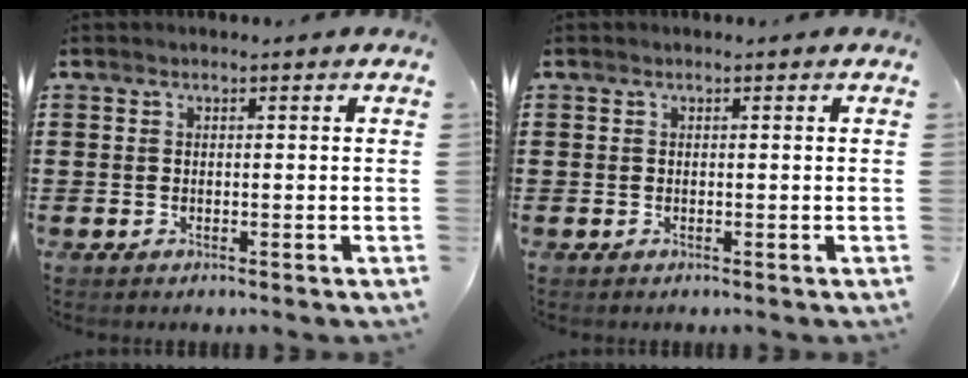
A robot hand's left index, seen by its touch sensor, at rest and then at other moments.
{"total": 0.0}